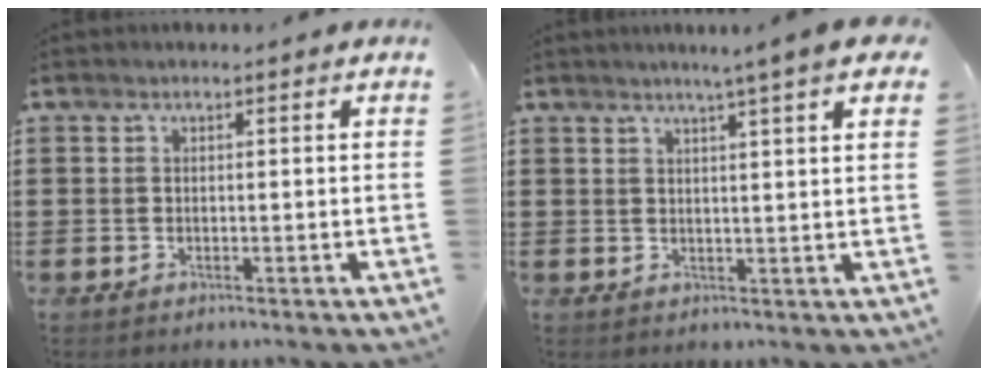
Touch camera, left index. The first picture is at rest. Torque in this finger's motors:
{"motor_torque": [2.14, 0.00, 0.31, 0.07]}